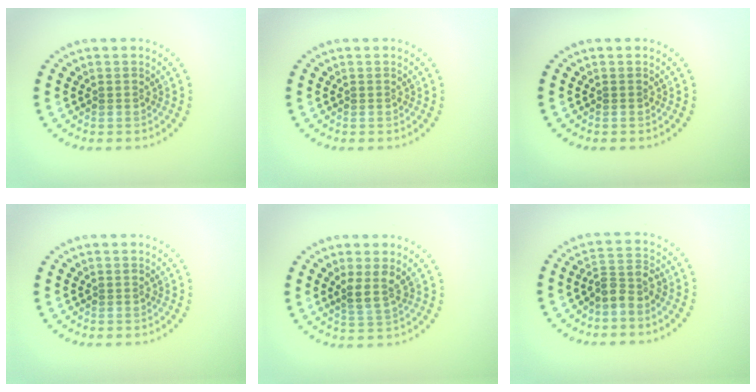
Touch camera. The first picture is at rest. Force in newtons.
{"total": 0.0}
{"total": 0.0}
{"total": 0.0}
{"total": 2.2, "press": 1.7, "slide": 1.5}
{"total": 2.5, "press": 1.9, "slide": 1.6}